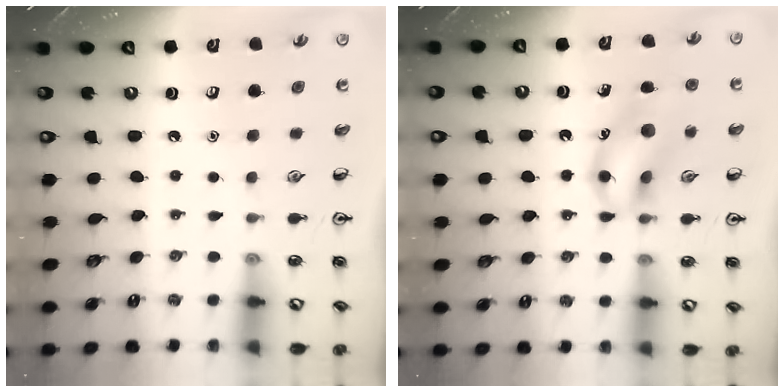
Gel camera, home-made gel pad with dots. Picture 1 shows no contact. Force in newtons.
{"total": 13.5, "press": 13.2, "slide": 2.4}